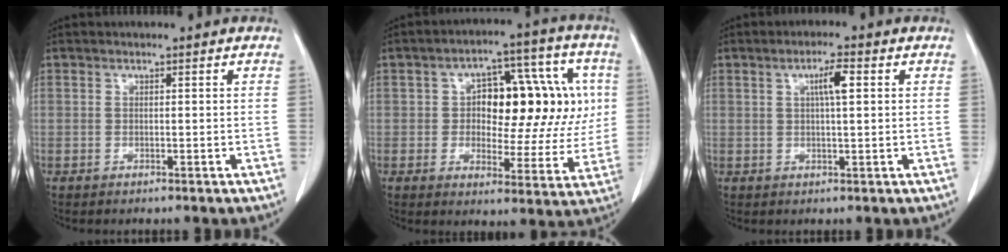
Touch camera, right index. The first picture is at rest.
{"total": 15.5, "force": [2.3, 7.7, 13.2], "torque": [-0.160, 0.040, 0.040]}
{"total": 3.8, "force": [1.1, 0.4, 3.6], "torque": [-0.062, 0.004, 0.018]}